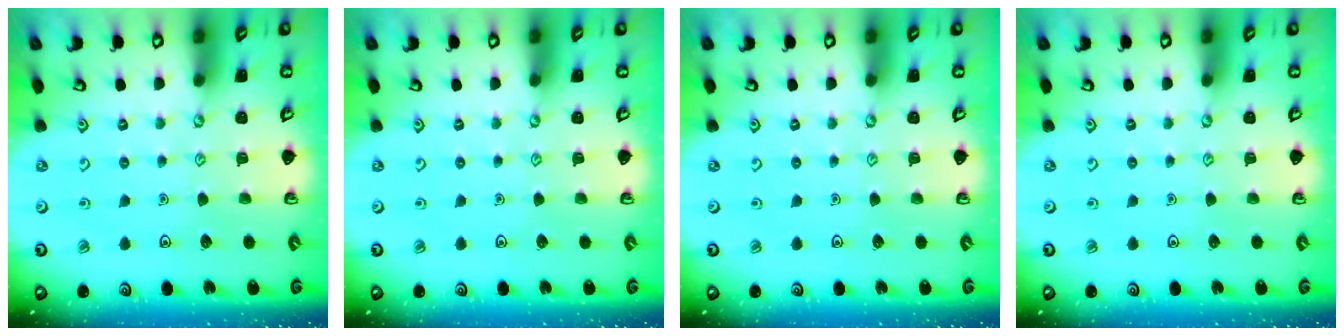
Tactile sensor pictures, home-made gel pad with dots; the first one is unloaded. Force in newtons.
{"total": 0.0}
{"total": 0.0}
{"total": 0.0}